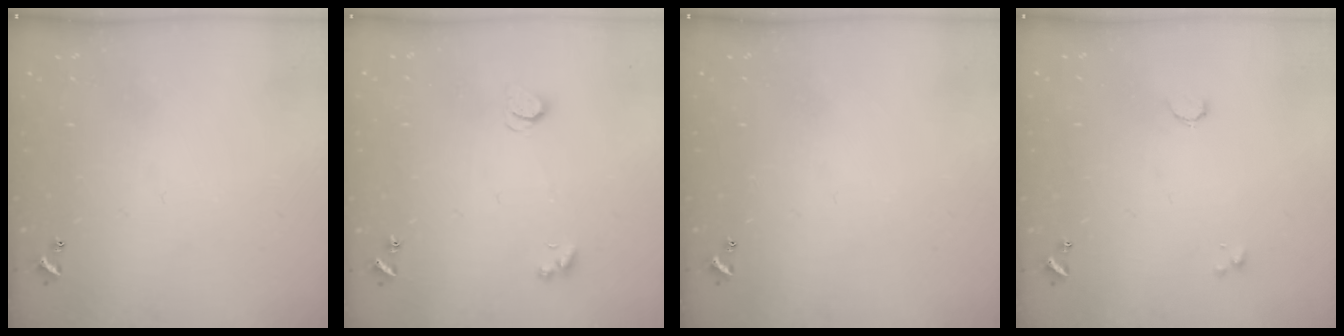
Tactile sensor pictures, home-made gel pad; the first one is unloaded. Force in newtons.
{"total": 2.5, "press": 2.5, "slide": 0.5}
{"total": 0.0}
{"total": 1.4, "press": 1.3, "slide": 0.2}